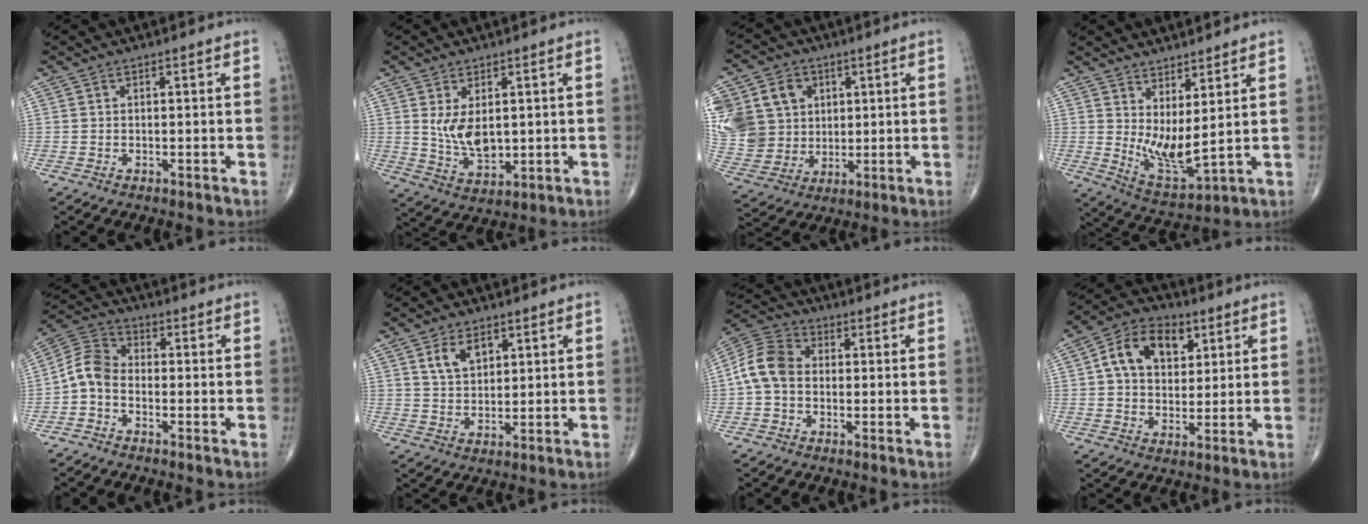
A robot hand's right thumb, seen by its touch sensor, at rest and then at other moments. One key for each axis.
{"total": 7.3, "fx": 1.3, "fy": 4.3, "fz": 5.7, "tx": -0.090, "ty": -0.018, "tz": 0.037}
{"total": 23.4, "fx": 5.6, "fy": 19.8, "fz": 11.3, "tx": -0.274, "ty": 0.038, "tz": 0.127}
{"total": 9.1, "fx": 2.9, "fy": 2.8, "fz": 8.1, "tx": -0.145, "ty": -0.045, "tz": 0.068}
{"total": 6.1, "fx": -2.0, "fy": 4.1, "fz": 4.1, "tx": -0.073, "ty": 0.028, "tz": -0.056}
{"total": 5.9, "fx": 2.7, "fy": 3.7, "fz": 3.7, "tx": -0.053, "ty": -0.013, "tz": 0.051}
{"total": 8.7, "fx": -0.5, "fy": 6.6, "fz": 5.7, "tx": -0.106, "ty": 0.027, "tz": -0.023}
{"total": 12.4, "fx": 3.8, "fy": 8.6, "fz": 8.1, "tx": -0.104, "ty": 0.003, "tz": 0.059}